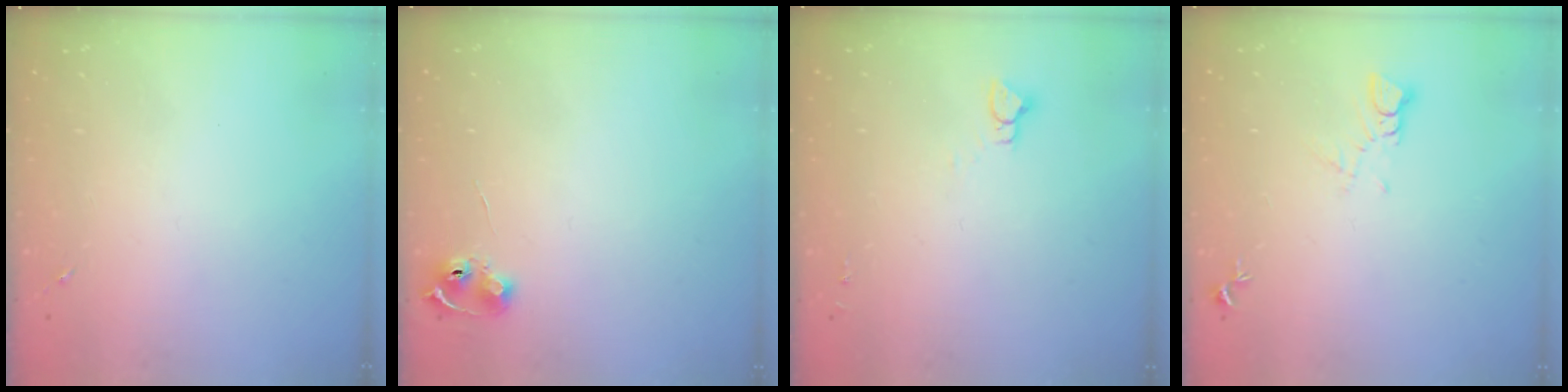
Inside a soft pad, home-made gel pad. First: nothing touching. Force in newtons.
{"total": 6.3, "press": 6.3, "slide": 0.8}
{"total": 3.3, "press": 3.3, "slide": 0.2}
{"total": 3.5, "press": 3.5, "slide": 0.3}